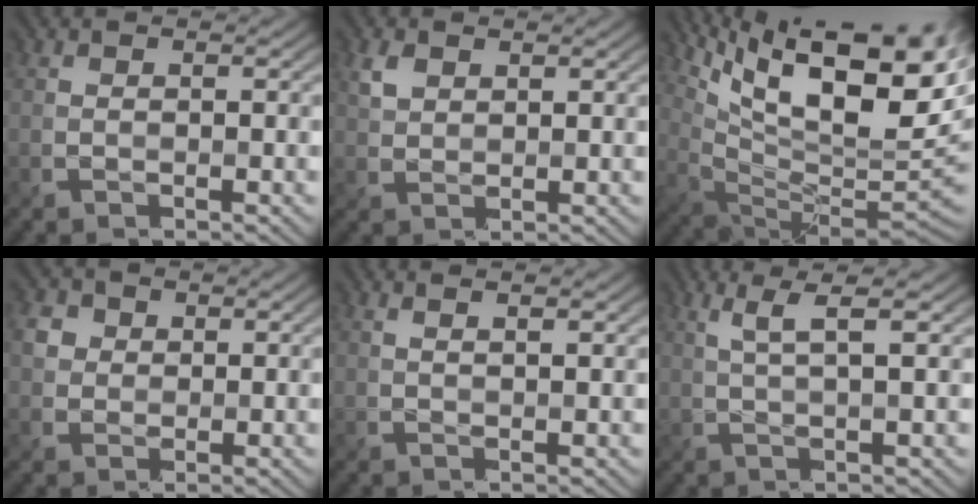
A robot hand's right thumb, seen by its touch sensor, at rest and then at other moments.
{"total": 2.4, "force": [1.4, 1.5, 1.2], "torque": [-0.037, 0.000, 0.032]}
{"total": 17.7, "force": [8.5, 6.8, 14.0], "torque": [-0.221, 0.017, 0.146]}
{"total": 2.6, "force": [0.8, 2.4, 0.7], "torque": [-0.027, 0.003, 0.016]}
{"total": 2.4, "force": [1.5, 0.7, 1.7], "torque": [-0.014, 0.002, 0.014]}
{"total": 3.8, "force": [1.6, 0.3, 3.4], "torque": [-0.066, 0.005, 0.035]}